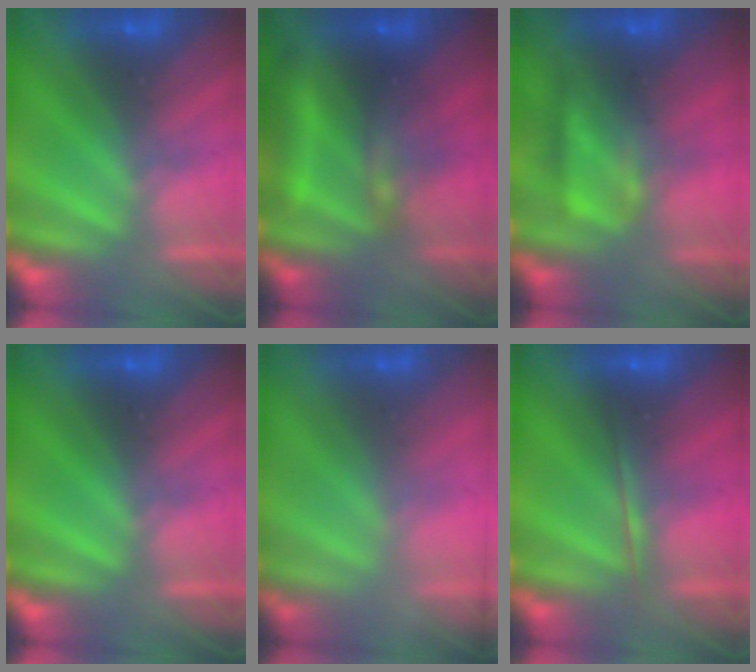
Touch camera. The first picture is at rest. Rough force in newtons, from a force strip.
{"total": 9.0}
{"total": 7.2}
{"total": 0.0}
{"total": 1.7}
{"total": 1.7}